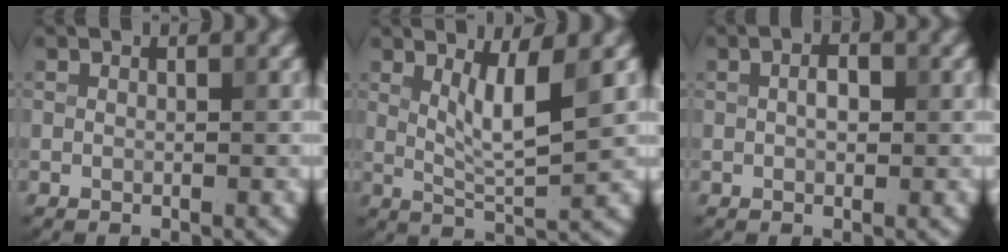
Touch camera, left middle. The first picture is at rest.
{"total": 4.3, "force": [1.5, 0.8, 3.9], "torque": [-0.071, -0.010, 0.032]}
{"total": 1.7, "force": [0.2, 0.9, 1.4], "torque": [-0.023, 0.001, 0.002]}